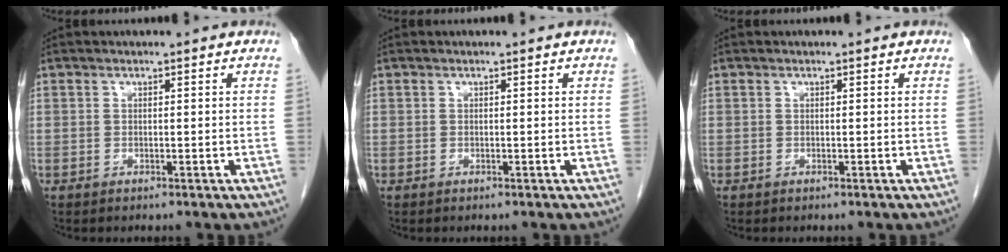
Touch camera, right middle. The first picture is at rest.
{"total": 0.0}
{"total": 0.0}